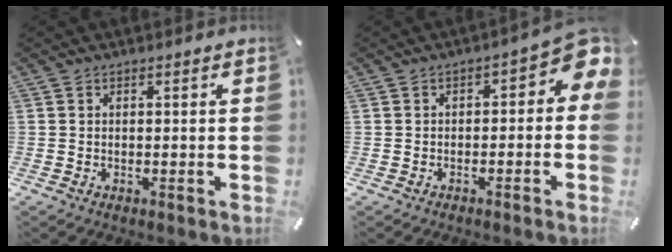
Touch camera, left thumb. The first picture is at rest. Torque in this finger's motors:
{"motor_torque": [0.31, 0.30, 0.53, 0.16, 0.03]}